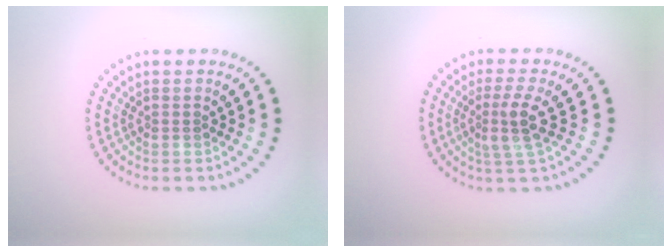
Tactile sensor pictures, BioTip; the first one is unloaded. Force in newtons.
{"total": 3.0, "press": 2.5, "slide": 1.6}